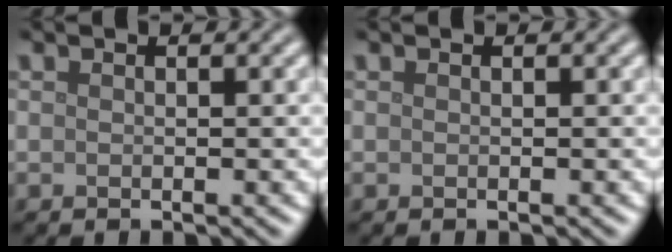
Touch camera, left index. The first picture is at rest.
{"total": 0.0}